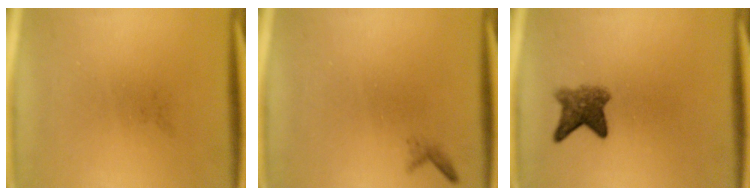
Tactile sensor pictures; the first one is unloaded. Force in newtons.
{"total": 0.6}
{"total": 4.1}